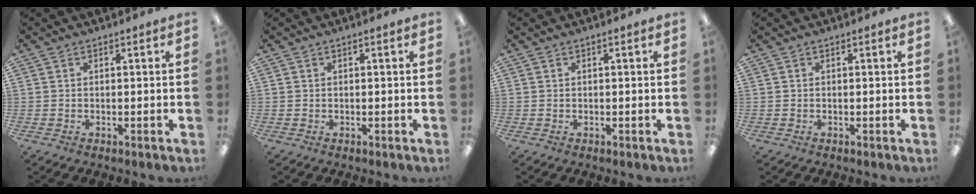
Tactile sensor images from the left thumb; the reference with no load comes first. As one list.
[{"total": 0.0}, {"total": 0.0}, {"total": 0.0}]